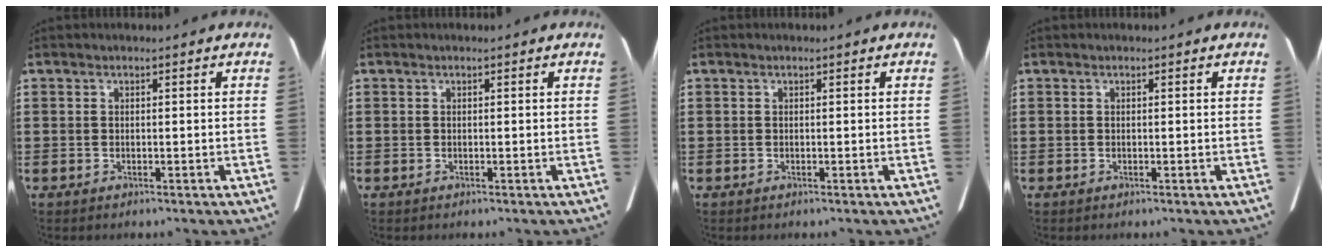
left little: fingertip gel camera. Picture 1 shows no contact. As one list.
[{"total": 0.0}, {"total": 0.0}, {"total": 0.0}]